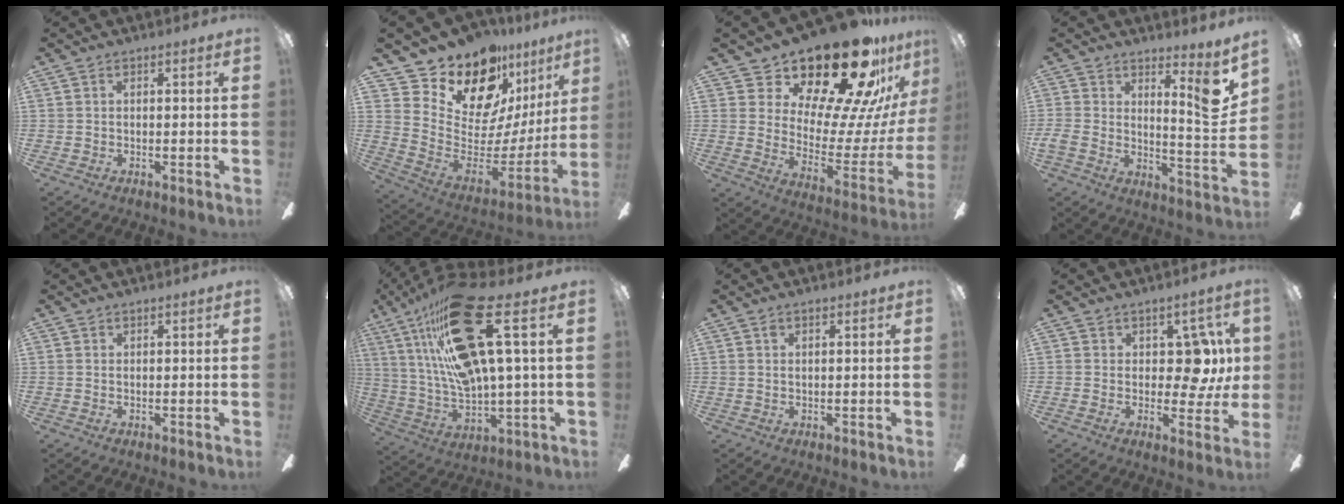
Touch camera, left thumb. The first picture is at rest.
{"total": 17.6, "force": [14.6, 7.5, 6.4], "torque": [-0.122, -0.132, 0.266]}
{"total": 27.3, "force": [21.1, 9.5, 14.6], "torque": [-0.222, -0.159, 0.360]}
{"total": 10.4, "force": [5.9, 3.6, 7.8], "torque": [-0.103, -0.047, 0.102]}
{"total": 0.0}
{"total": 26.8, "force": [11.8, 7.0, 23.0], "torque": [-0.440, -0.050, 0.190]}
{"total": 1.2, "force": [0.6, 0.4, 1.0], "torque": [-0.021, 0.001, 0.010]}
{"total": 9.8, "force": [2.0, 6.0, 7.5], "torque": [-0.093, 0.000, 0.037]}